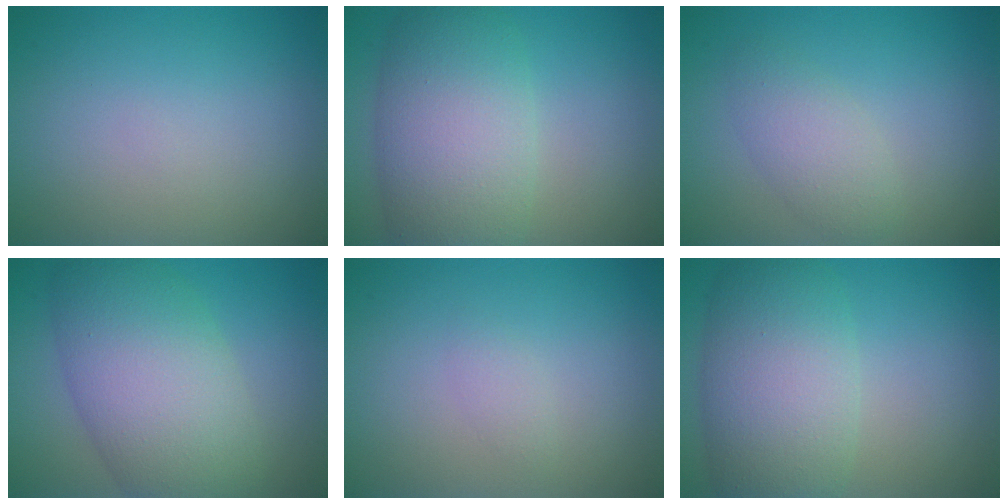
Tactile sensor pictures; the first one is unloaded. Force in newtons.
{"total": 8.4, "press": 8.4, "slide": 0.6}
{"total": 2.7, "press": 2.7, "slide": 0.1}
{"total": 9.4, "press": 9.4, "slide": 0.2}
{"total": 0.9, "press": 0.9, "slide": 0.0}
{"total": 7.6, "press": 7.6, "slide": 0.6}